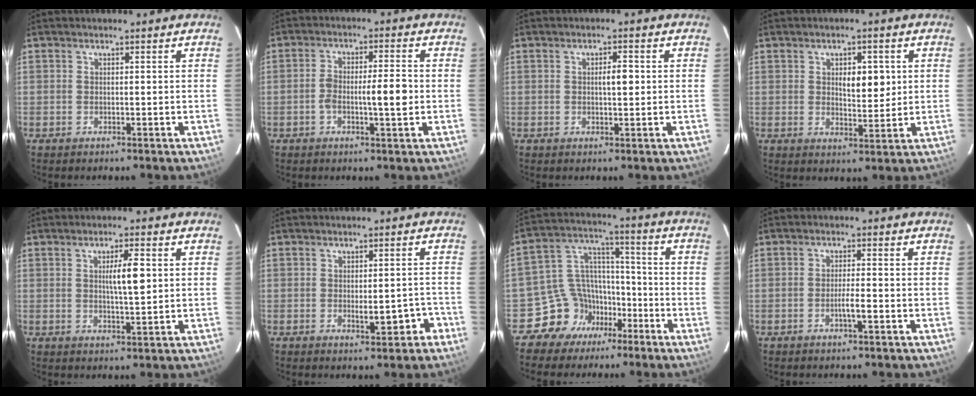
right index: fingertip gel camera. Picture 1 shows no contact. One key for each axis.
{"total": 6.7, "fx": -1.1, "fy": 1.4, "fz": 6.5, "tx": -0.119, "ty": 0.014, "tz": -0.019}
{"total": 2.8, "fx": 0.2, "fy": 0.9, "fz": 2.6, "tx": -0.046, "ty": 0.005, "tz": 0.004}
{"total": 5.6, "fx": 1.2, "fy": 2.5, "fz": 4.9, "tx": -0.075, "ty": 0.002, "tz": 0.023}
{"total": 5.3, "fx": 1.0, "fy": 0.9, "fz": 5.2, "tx": -0.088, "ty": 0.004, "tz": 0.018}
{"total": 4.7, "fx": -2.1, "fy": 1.6, "fz": 3.9, "tx": -0.050, "ty": 0.010, "tz": -0.020}
{"total": 10.7, "fx": -6.1, "fy": 8.4, "fz": 2.5, "tx": -0.055, "ty": 0.054, "tz": -0.097}
{"total": 3.0, "fx": -1.2, "fy": 0.3, "fz": 2.7, "tx": -0.047, "ty": 0.002, "tz": -0.020}